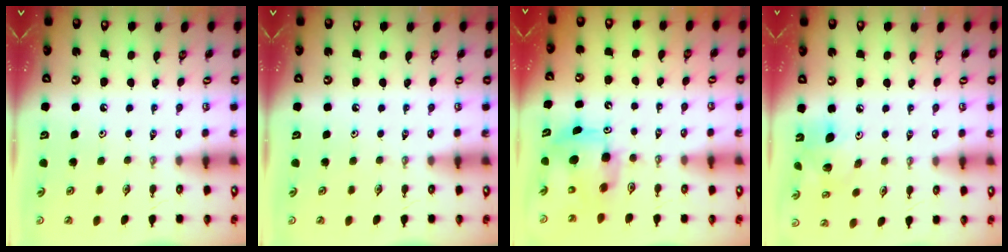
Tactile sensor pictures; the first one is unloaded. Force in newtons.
{"total": 0.0}
{"total": 8.1, "press": 8.0, "slide": 0.6}
{"total": 10.4, "press": 10.2, "slide": 1.8}